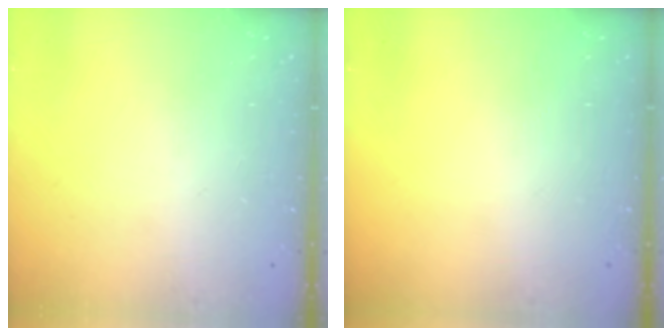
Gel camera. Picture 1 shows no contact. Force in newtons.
{"total": 0.0}